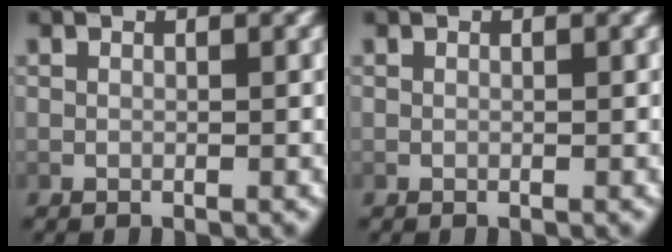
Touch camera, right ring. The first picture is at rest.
{"total": 0.0}